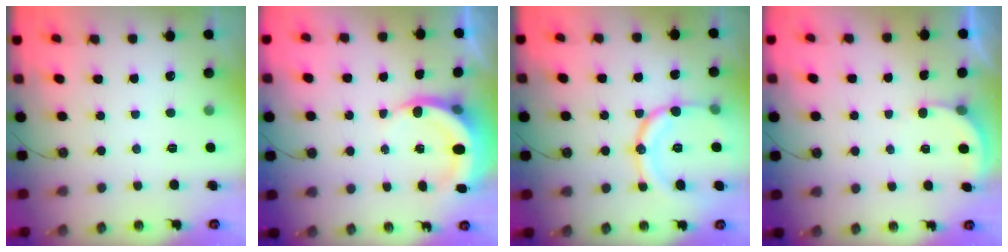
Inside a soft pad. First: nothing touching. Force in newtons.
{"total": 6.4, "press": 6.3, "slide": 1.4}
{"total": 15.7, "press": 15.6, "slide": 1.5}
{"total": 2.4, "press": 2.4, "slide": 0.3}